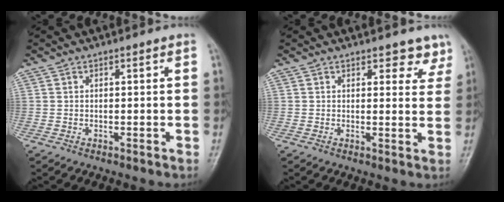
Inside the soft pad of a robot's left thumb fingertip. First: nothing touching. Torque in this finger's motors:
{"motor_torque": [-0.09, 0.17, -0.23, -0.12, 0.05]}